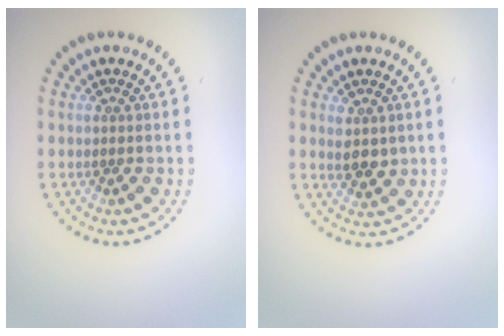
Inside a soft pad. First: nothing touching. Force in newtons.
{"total": 1.9, "press": 1.8, "slide": 0.6}